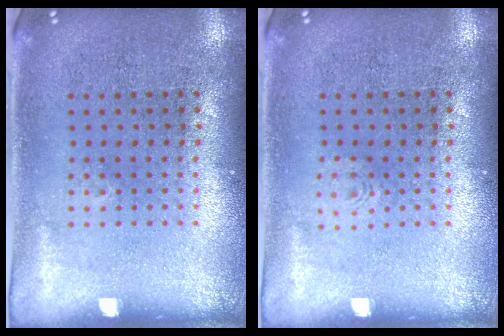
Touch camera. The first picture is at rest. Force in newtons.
{"total": 0.7, "press": 0.6, "slide": 0.2}